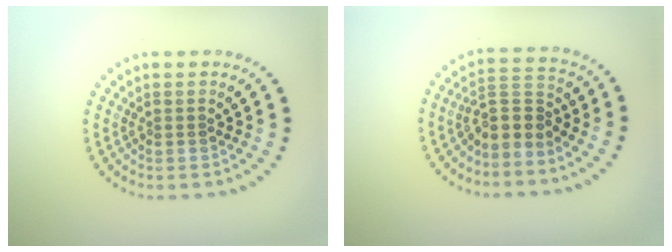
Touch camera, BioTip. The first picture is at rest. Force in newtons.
{"total": 2.9, "press": 2.4, "slide": 1.7}